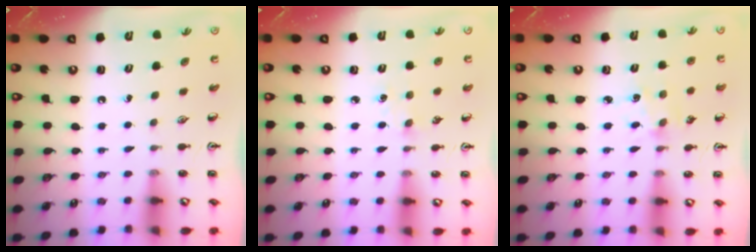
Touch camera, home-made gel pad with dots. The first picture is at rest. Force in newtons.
{"total": 2.7, "press": 2.7, "slide": 0.4}
{"total": 2.6, "press": 2.6, "slide": 0.4}